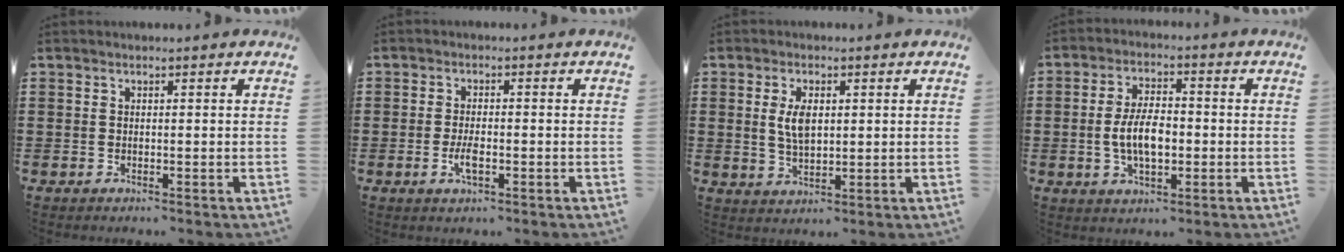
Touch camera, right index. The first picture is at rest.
{"total": 3.0, "force": [-0.9, 1.0, 2.7], "torque": [-0.065, -0.008, -0.019]}
{"total": 4.7, "force": [0.9, 2.3, 4.1], "torque": [-0.085, 0.008, 0.015]}
{"total": 6.8, "force": [-0.9, 3.3, 5.9], "torque": [-0.120, -0.003, -0.022]}